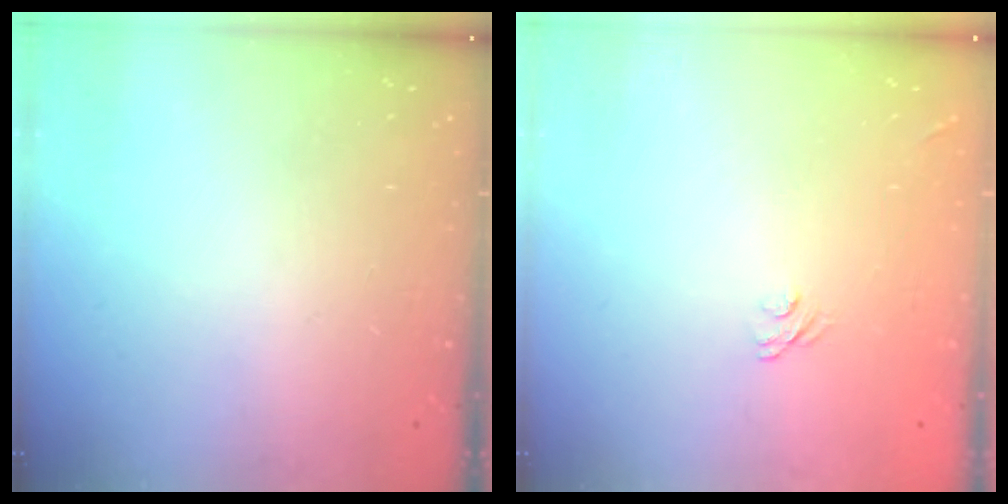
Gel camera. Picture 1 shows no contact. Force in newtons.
{"total": 7.4, "press": 7.3, "slide": 1.2}